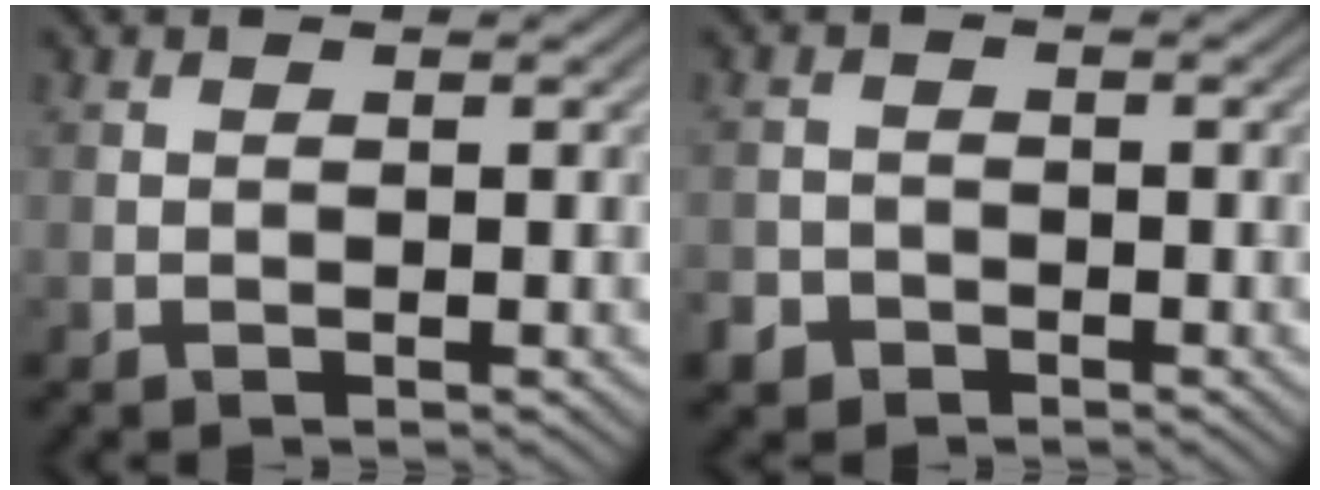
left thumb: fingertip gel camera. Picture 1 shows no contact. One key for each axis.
{"total": 2.7, "fx": -1.8, "fy": 1.9, "fz": 0.6, "tx": -0.013, "ty": -0.002, "tz": -0.039}